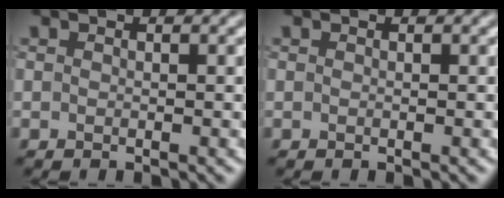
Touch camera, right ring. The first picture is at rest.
{"total": 0.0}